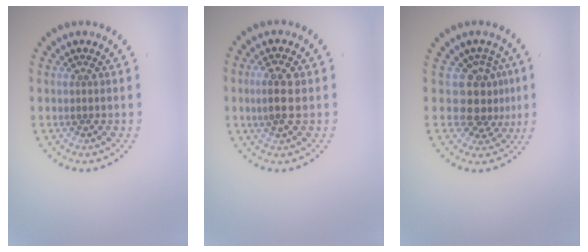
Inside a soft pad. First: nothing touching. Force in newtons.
{"total": 2.9, "press": 2.9, "slide": 0.7}
{"total": 3.4, "press": 2.6, "slide": 2.2}